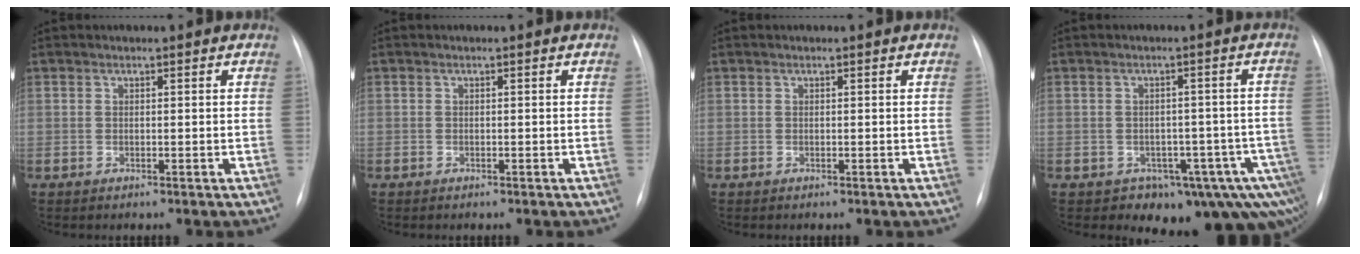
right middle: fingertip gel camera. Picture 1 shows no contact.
{"total": 0.0}
{"total": 0.0}
{"total": 11.8, "force": [-7.3, 6.6, 6.5], "torque": [-0.054, 0.022, -0.086]}